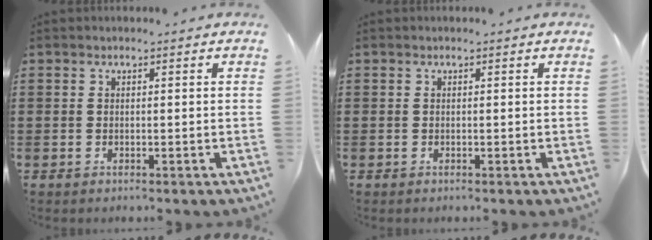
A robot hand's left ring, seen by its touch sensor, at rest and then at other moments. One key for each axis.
{"total": 0.0}